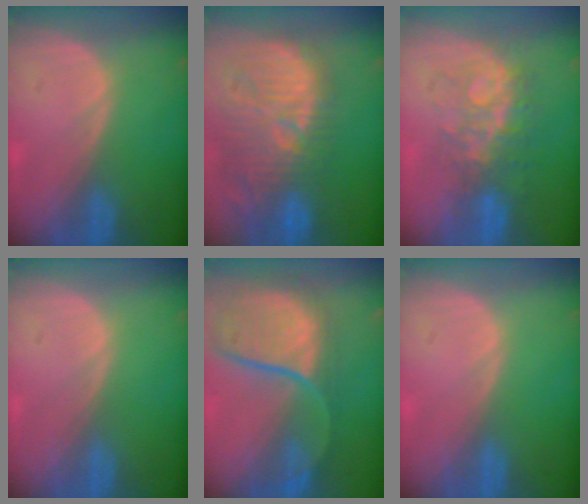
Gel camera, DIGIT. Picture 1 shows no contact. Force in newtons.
{"total": 13.6, "press": 12.6, "slide": 5.2}
{"total": 7.7, "press": 7.4, "slide": 2.1}
{"total": 0.0}
{"total": 11.7, "press": 9.8, "slide": 6.4}
{"total": 0.0}